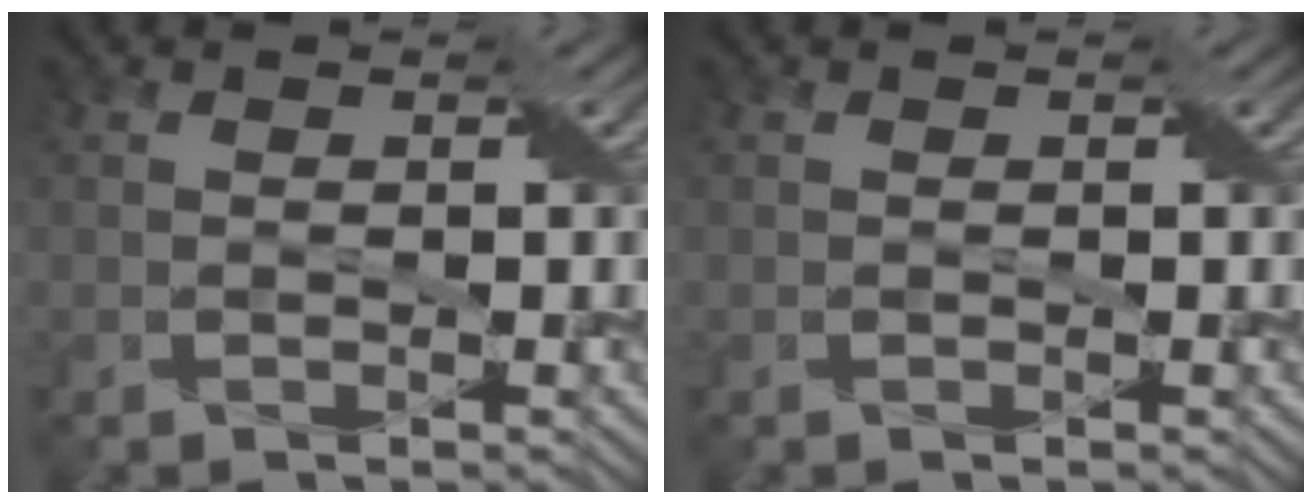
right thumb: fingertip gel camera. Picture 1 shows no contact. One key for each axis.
{"total": 0.0}